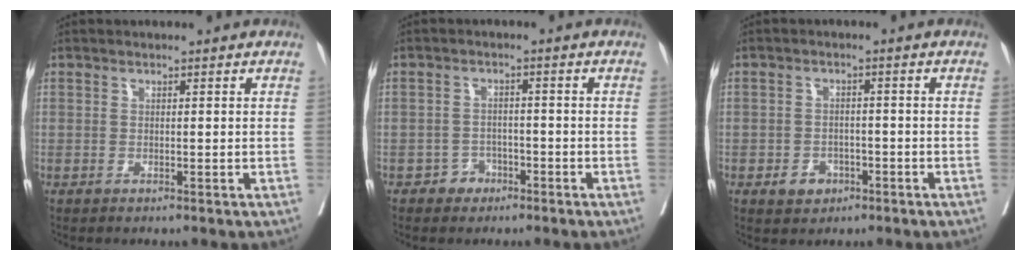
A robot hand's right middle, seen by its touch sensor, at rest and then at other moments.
{"total": 2.6, "force": [-1.6, 1.9, 0.5], "torque": [-0.003, 0.011, -0.026]}
{"total": 3.4, "force": [-1.7, 2.6, 1.4], "torque": [-0.017, 0.007, -0.019]}